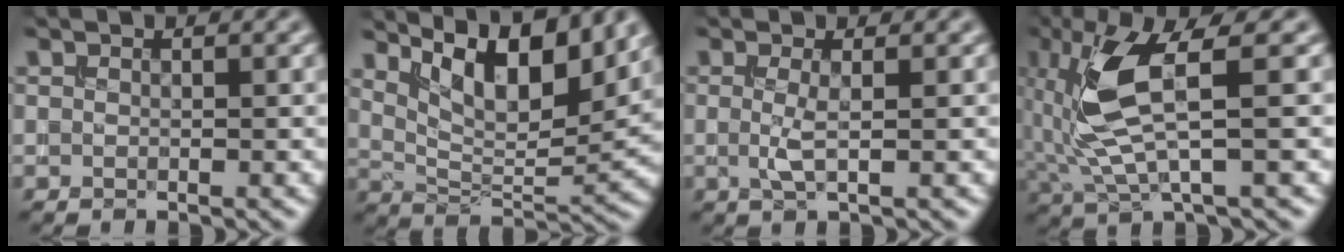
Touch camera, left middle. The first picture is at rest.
{"total": 9.7, "force": [5.6, 3.5, 7.1], "torque": [-0.119, -0.003, 0.097]}
{"total": 1.7, "force": [-0.1, 0.3, 1.7], "torque": [-0.035, -0.003, -0.004]}
{"total": 6.6, "force": [0.9, 1.6, 6.4], "torque": [-0.152, -0.003, 0.024]}